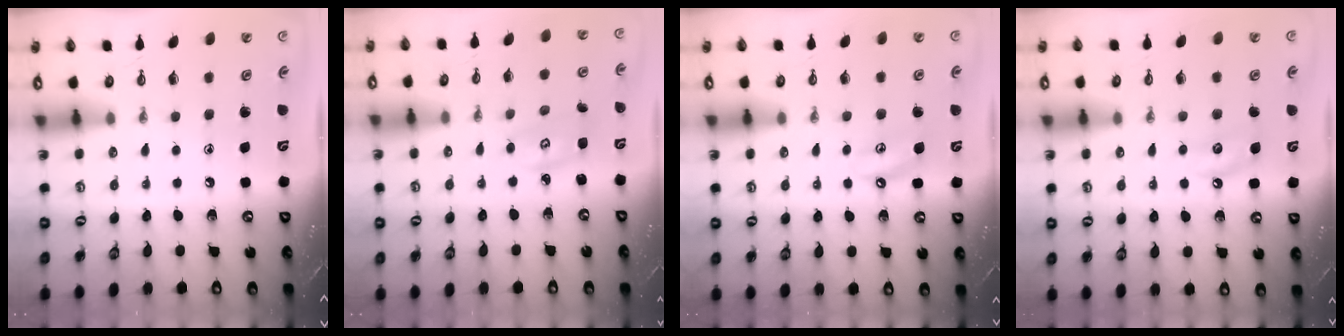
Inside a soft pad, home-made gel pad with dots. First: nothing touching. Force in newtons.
{"total": 2.8, "press": 2.8, "slide": 0.2}
{"total": 4.6, "press": 4.6, "slide": 0.4}
{"total": 4.3, "press": 4.3, "slide": 0.3}